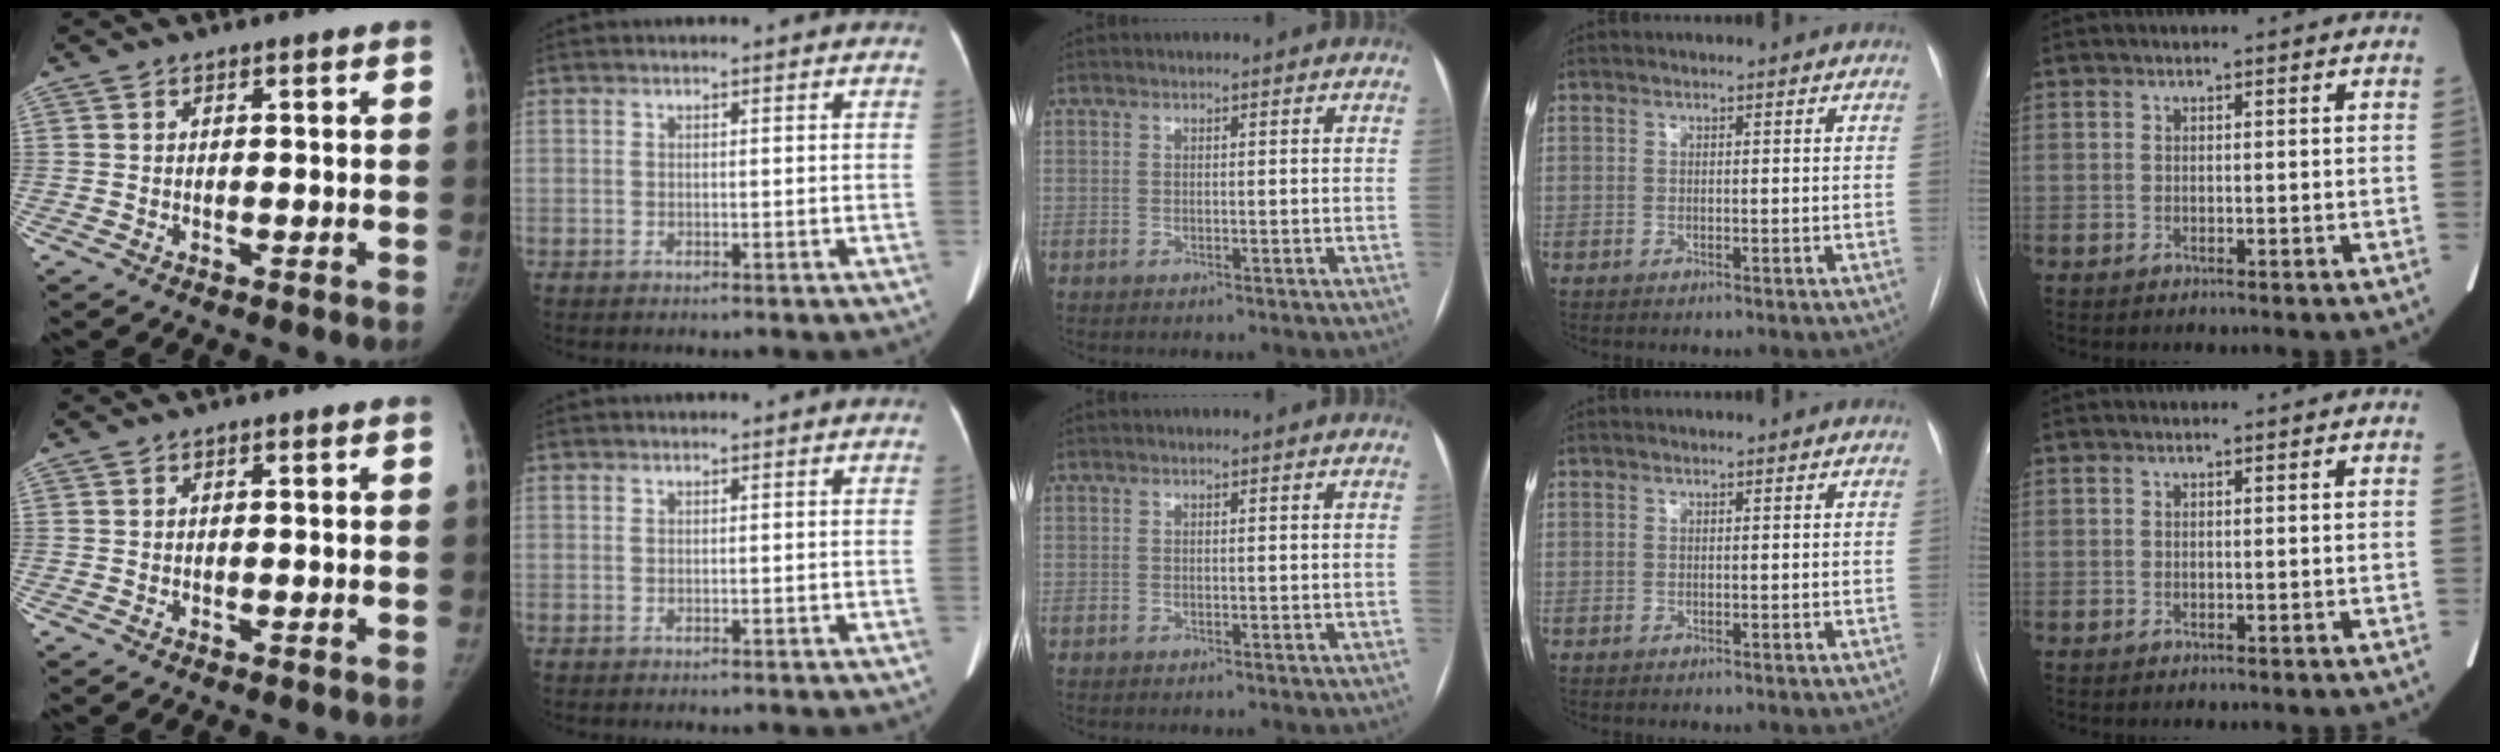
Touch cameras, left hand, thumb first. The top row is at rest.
{}